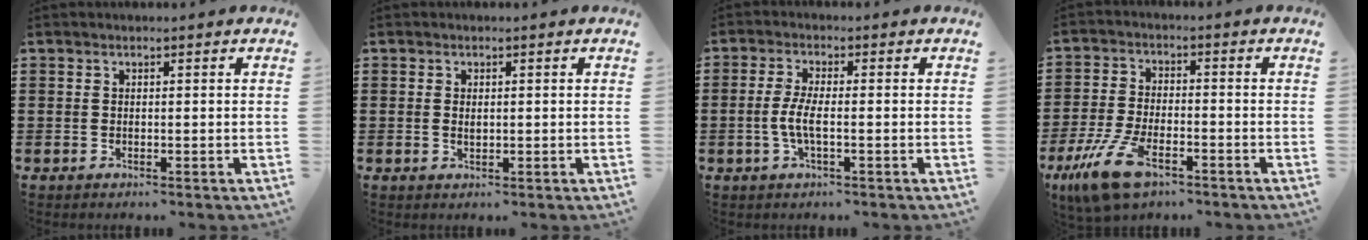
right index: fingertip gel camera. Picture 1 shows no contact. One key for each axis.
{"total": 1.1, "fx": 0.1, "fy": 0.6, "fz": 0.8, "tx": -0.018, "ty": 0.006, "tz": 0.001}
{"total": 4.1, "fx": -1.1, "fy": 1.0, "fz": 3.8, "tx": -0.096, "ty": -0.007, "tz": -0.030}
{"total": 10.0, "fx": -6.2, "fy": 3.6, "fz": 7.0, "tx": -0.166, "ty": -0.002, "tz": -0.119}